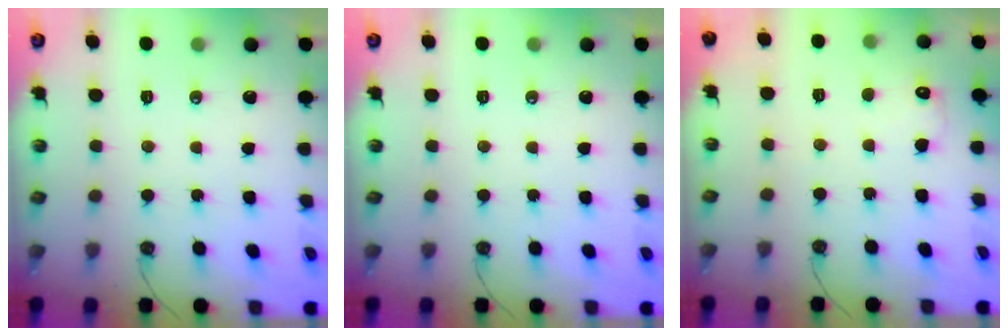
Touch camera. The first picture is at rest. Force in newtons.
{"total": 0.0}
{"total": 5.3, "press": 5.2, "slide": 1.1}